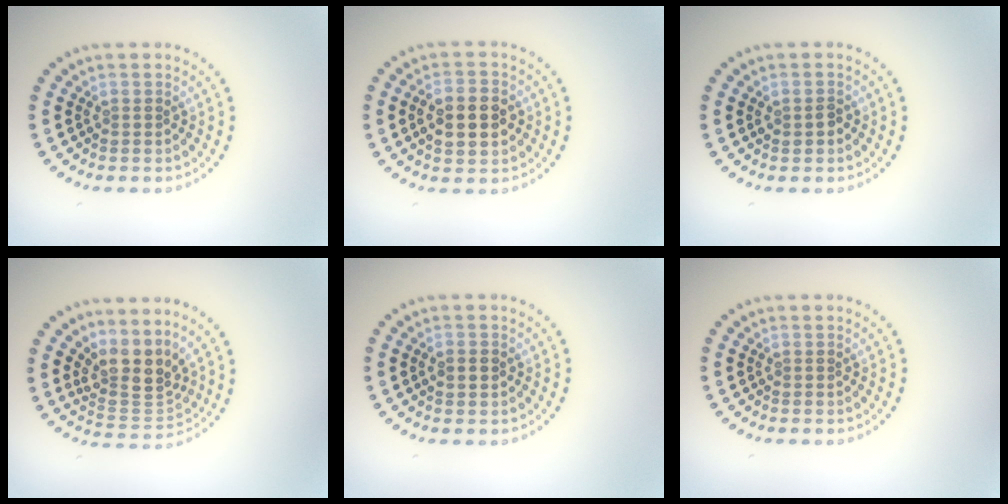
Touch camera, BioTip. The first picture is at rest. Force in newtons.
{"total": 5.2, "press": 5.2, "slide": 0.2}
{"total": 1.2, "press": 1.2, "slide": 0.1}
{"total": 3.9, "press": 2.8, "slide": 2.7}
{"total": 1.8, "press": 1.8, "slide": 0.1}
{"total": 0.0}